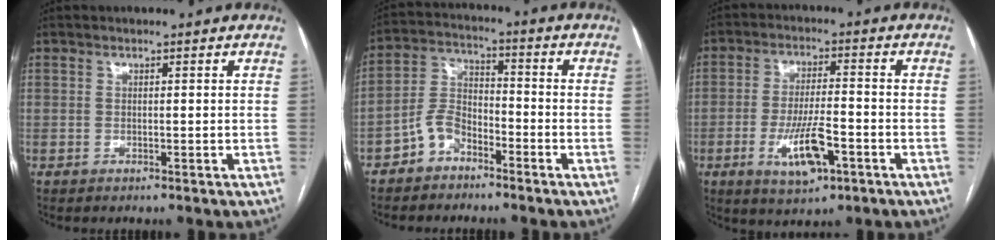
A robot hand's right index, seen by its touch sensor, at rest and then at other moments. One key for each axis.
{"total": 6.2, "fx": -4.0, "fy": 3.6, "fz": 3.0, "tx": -0.068, "ty": 0.018, "tz": -0.081}
{"total": 8.7, "fx": -3.5, "fy": 2.5, "fz": 7.6, "tx": -0.145, "ty": -0.006, "tz": -0.054}